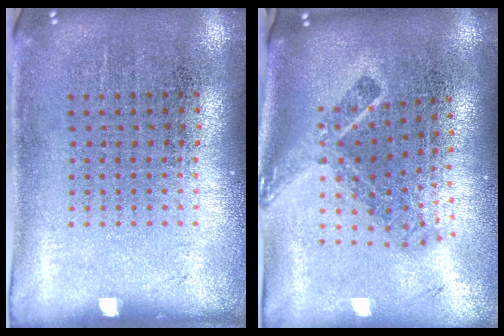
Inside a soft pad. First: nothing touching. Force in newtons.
{"total": 2.2, "press": 1.5, "slide": 1.6}